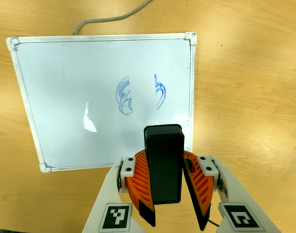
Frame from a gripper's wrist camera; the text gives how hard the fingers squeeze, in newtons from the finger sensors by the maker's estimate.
{"total": 8.4, "left": 9.3, "right": 7.4}